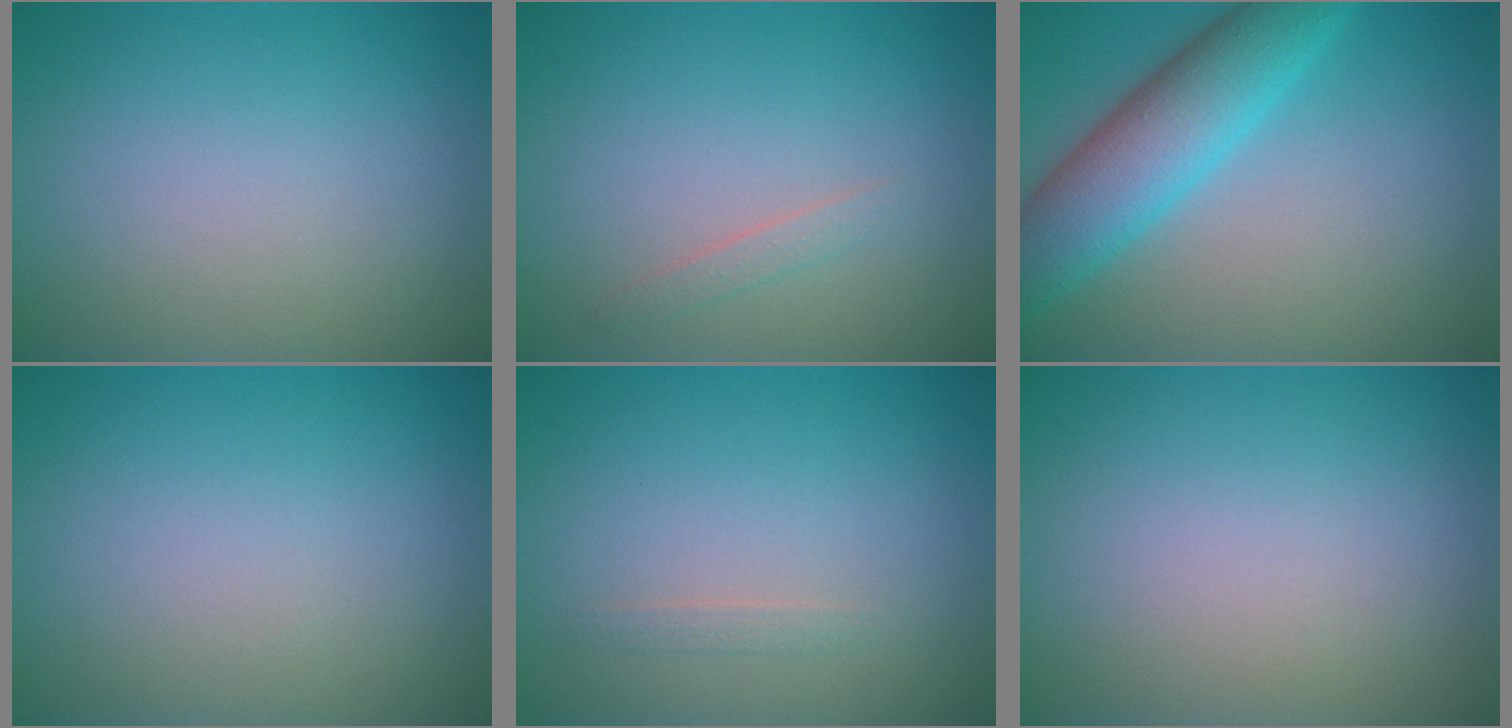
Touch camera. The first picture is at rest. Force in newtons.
{"total": 0.9, "press": 0.9, "slide": 0.0}
{"total": 7.0, "press": 7.0, "slide": 0.2}
{"total": 0.0}
{"total": 0.6, "press": 0.6, "slide": 0.0}
{"total": 0.0}